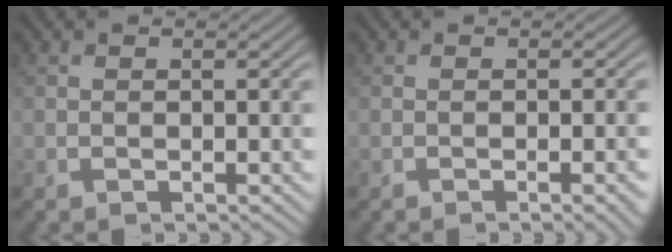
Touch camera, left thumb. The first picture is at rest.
{"total": 2.7, "force": [-1.0, 0.6, 2.5], "torque": [-0.028, 0.006, -0.018]}